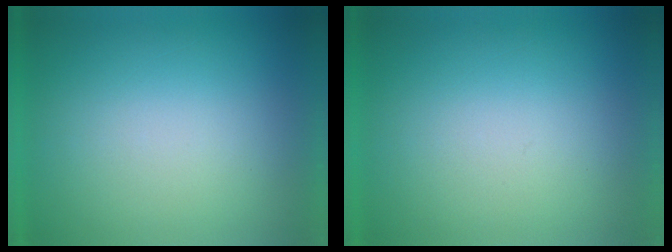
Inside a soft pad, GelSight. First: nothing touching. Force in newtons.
{"total": 0.0}